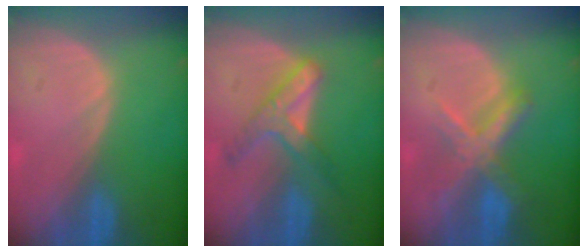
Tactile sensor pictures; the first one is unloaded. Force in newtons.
{"total": 5.9, "press": 5.6, "slide": 1.7}
{"total": 7.2, "press": 6.1, "slide": 3.9}